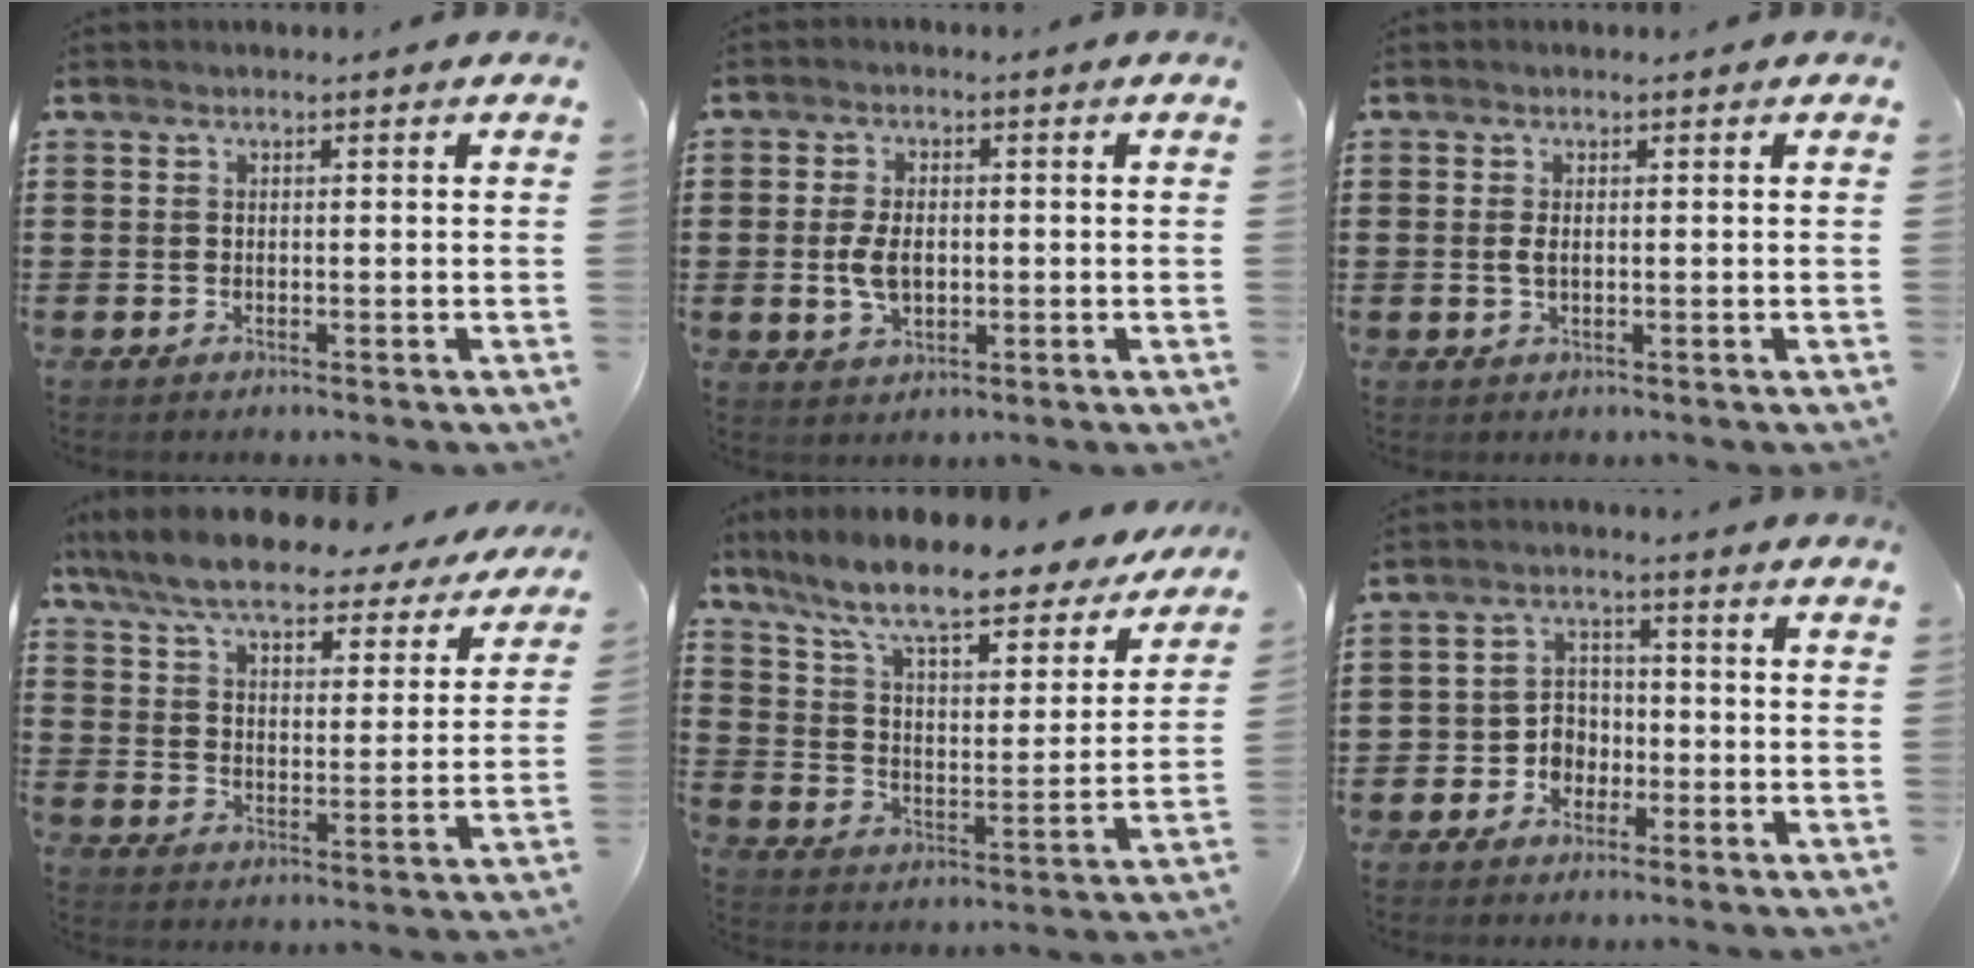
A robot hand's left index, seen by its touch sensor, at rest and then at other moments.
{"total": 4.9, "force": [-0.2, 2.7, 4.0], "torque": [-0.091, 0.001, -0.007]}
{"total": 1.4, "force": [0.2, 0.6, 1.3], "torque": [-0.035, -0.001, 0.000]}
{"total": 7.7, "force": [6.8, 1.0, 3.5], "torque": [-0.096, -0.040, 0.117]}
{"total": 10.4, "force": [8.5, 1.5, 5.9], "torque": [-0.146, -0.053, 0.143]}
{"total": 4.0, "force": [-1.9, 3.4, 1.1], "torque": [-0.033, 0.009, -0.041]}